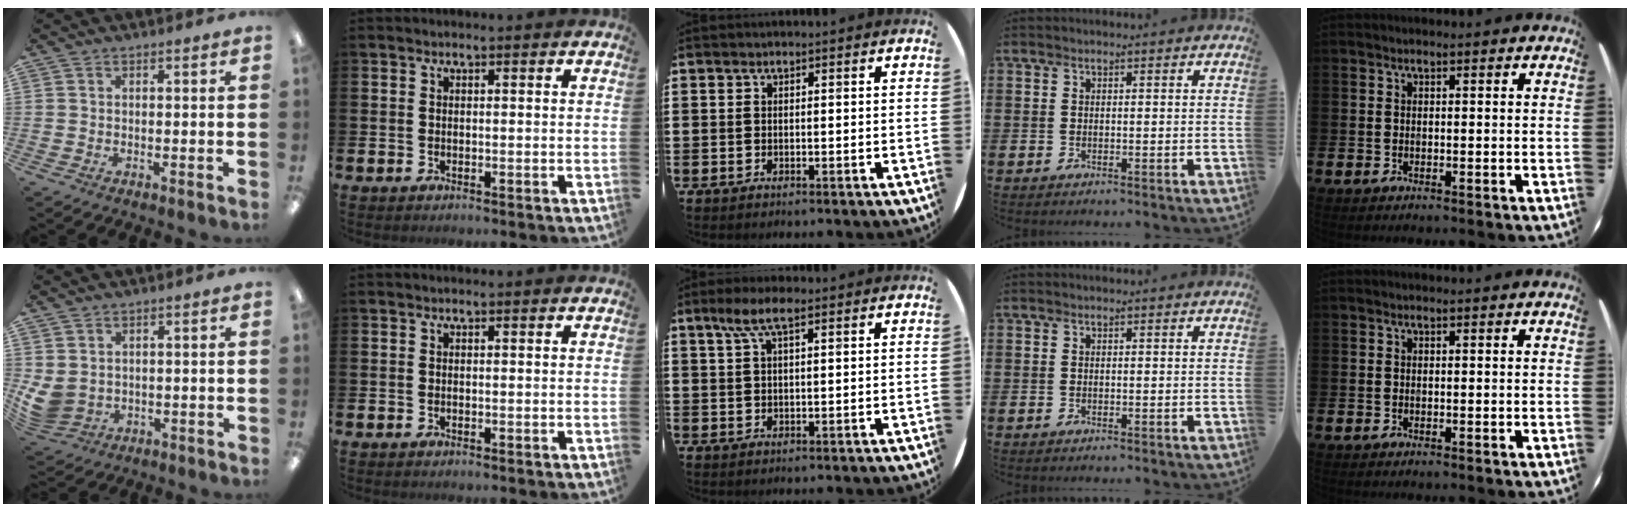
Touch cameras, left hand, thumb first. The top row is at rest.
{"thumb": {"total": 4.8, "force": [1.1, 4.0, 2.4], "torque": [-0.069, -0.010, 0.024]}, "middle": {"total": 4.4, "force": [2.4, 1.2, 3.4], "torque": [-0.073, 0.008, 0.042]}}